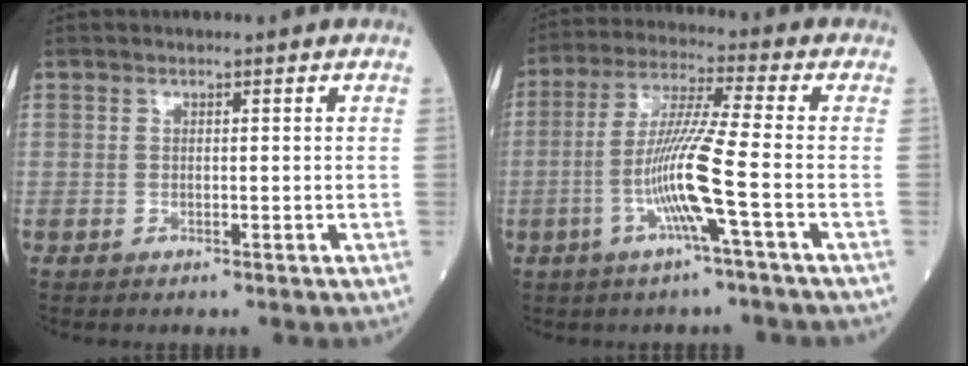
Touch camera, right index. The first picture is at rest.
{"total": 10.0, "force": [-3.1, -1.2, 9.4], "torque": [-0.186, -0.004, -0.064]}